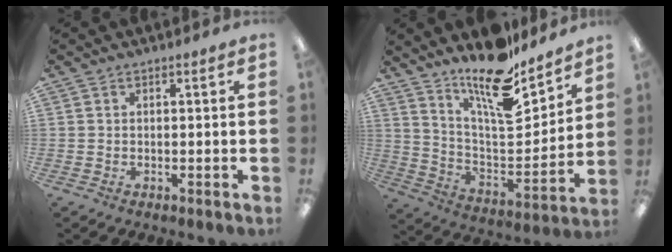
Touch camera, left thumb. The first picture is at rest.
{"total": 17.1, "force": [13.7, 5.0, 9.0], "torque": [-0.159, -0.110, 0.239]}